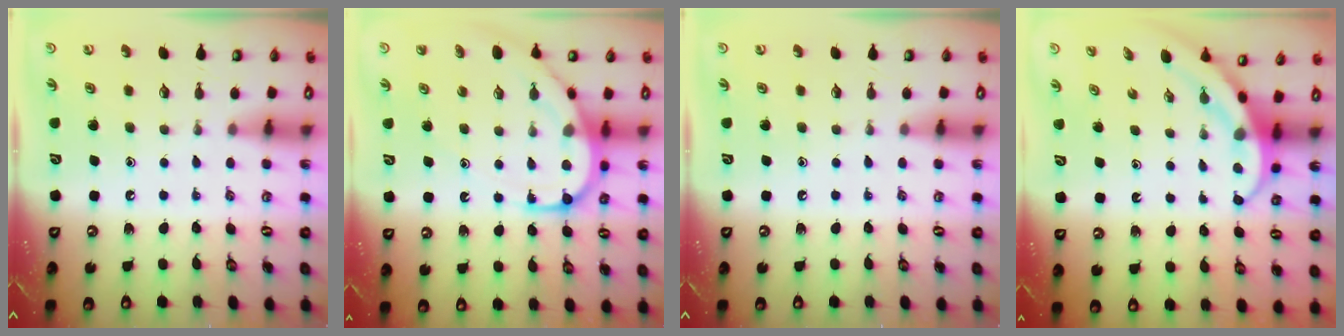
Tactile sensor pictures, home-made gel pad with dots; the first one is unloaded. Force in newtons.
{"total": 12.0, "press": 12.0, "slide": 1.3}
{"total": 0.0}
{"total": 4.0, "press": 3.9, "slide": 0.4}